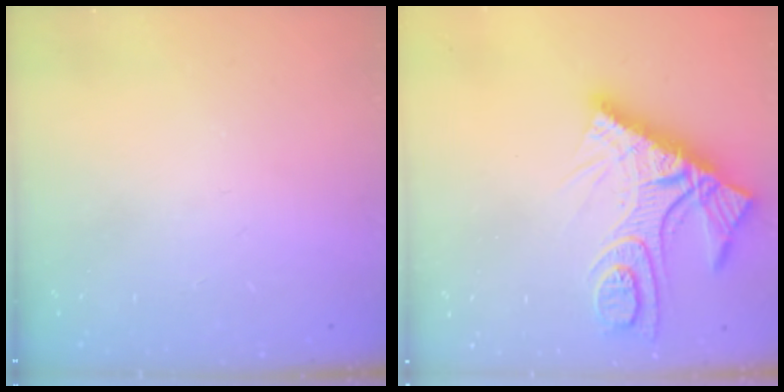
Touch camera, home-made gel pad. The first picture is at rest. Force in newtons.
{"total": 16.4, "press": 16.3, "slide": 1.4}